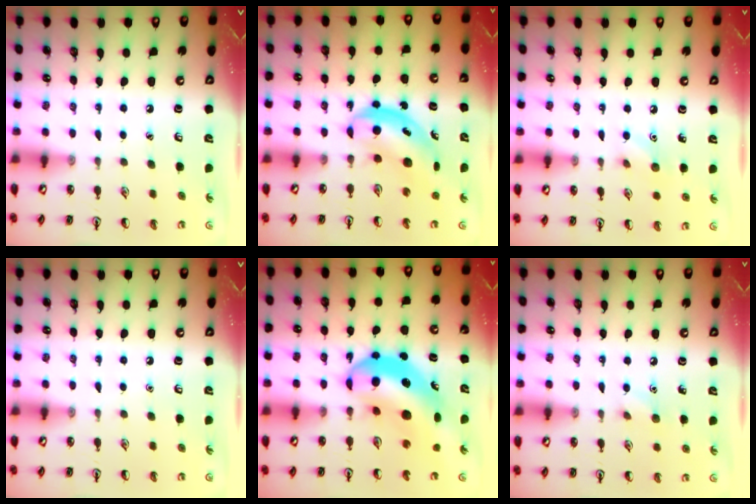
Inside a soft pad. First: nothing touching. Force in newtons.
{"total": 5.1, "press": 5.1, "slide": 0.6}
{"total": 5.9, "press": 5.6, "slide": 1.6}
{"total": 0.0}
{"total": 9.5, "press": 9.2, "slide": 2.6}
{"total": 5.9, "press": 5.7, "slide": 1.7}